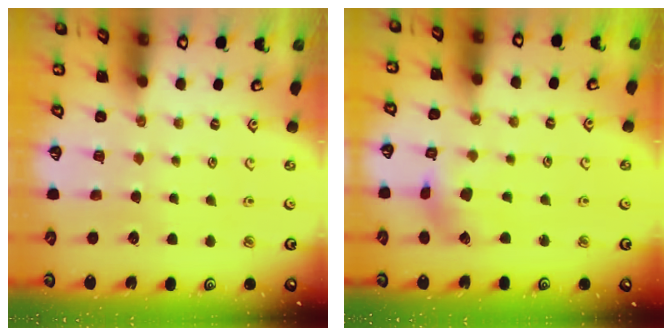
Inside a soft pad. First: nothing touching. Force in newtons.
{"total": 6.2, "press": 6.2, "slide": 0.8}